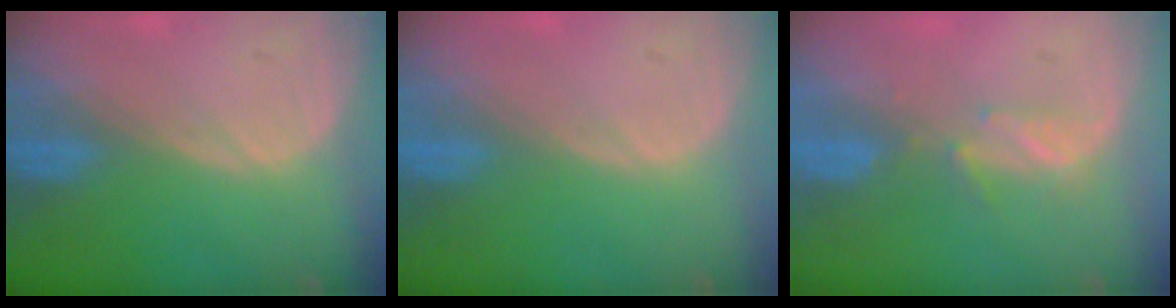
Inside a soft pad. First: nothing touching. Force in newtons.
{"total": 0.0}
{"total": 2.7, "press": 2.6, "slide": 0.8}